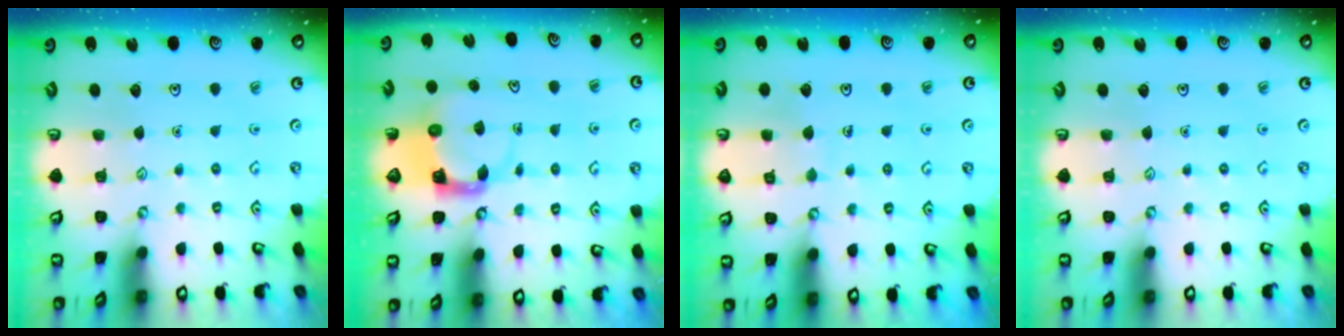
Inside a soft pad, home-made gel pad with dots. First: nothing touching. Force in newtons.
{"total": 3.8, "press": 3.7, "slide": 0.6}
{"total": 3.9, "press": 3.9, "slide": 0.3}
{"total": 0.0}